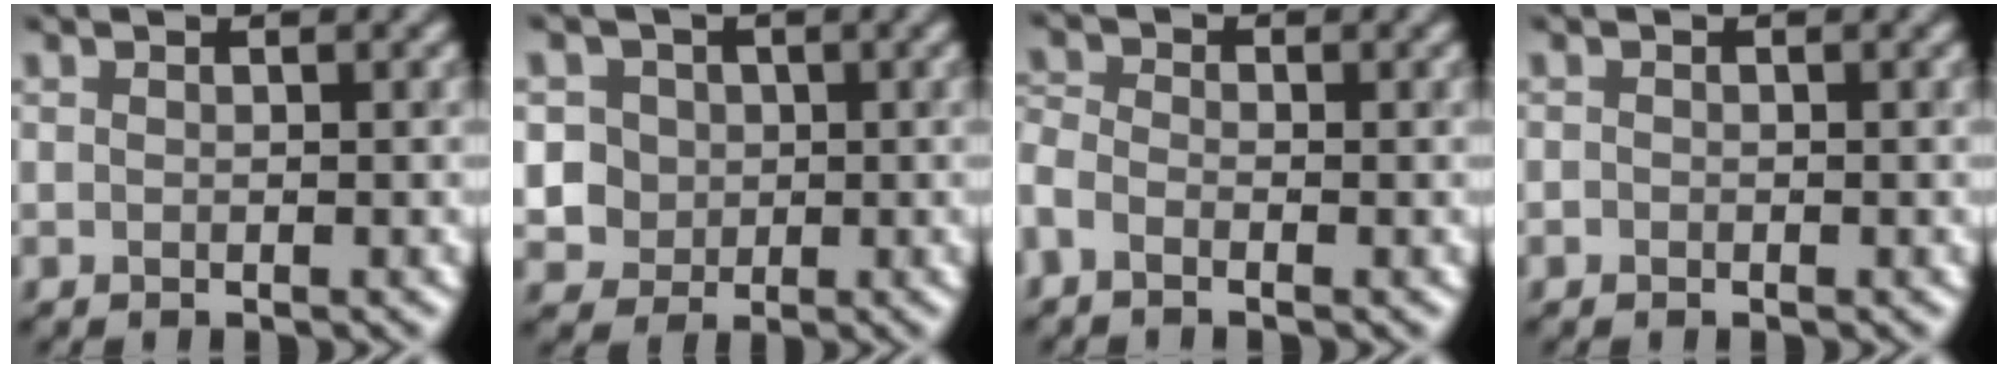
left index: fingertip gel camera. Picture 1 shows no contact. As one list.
[{"total": 5.1, "force": [-0.3, 5.0, 0.9], "torque": [-0.011, 0.021, -0.010]}, {"total": 1.7, "force": [-1.5, 0.6, 0.4], "torque": [-0.011, -0.002, -0.039]}, {"total": 0.5, "force": [-0.4, 0.1, -0.3], "torque": [0.009, -0.001, -0.006]}]